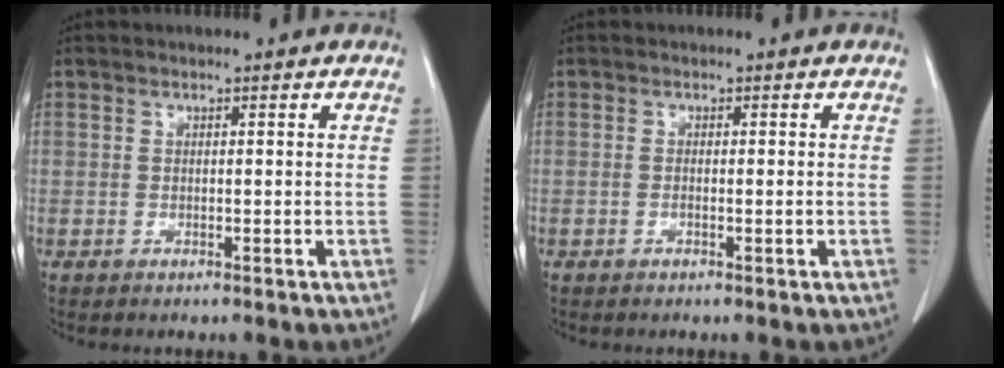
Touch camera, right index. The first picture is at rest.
{"total": 1.1, "force": [-0.3, 0.1, 1.1], "torque": [-0.018, -0.001, -0.002]}